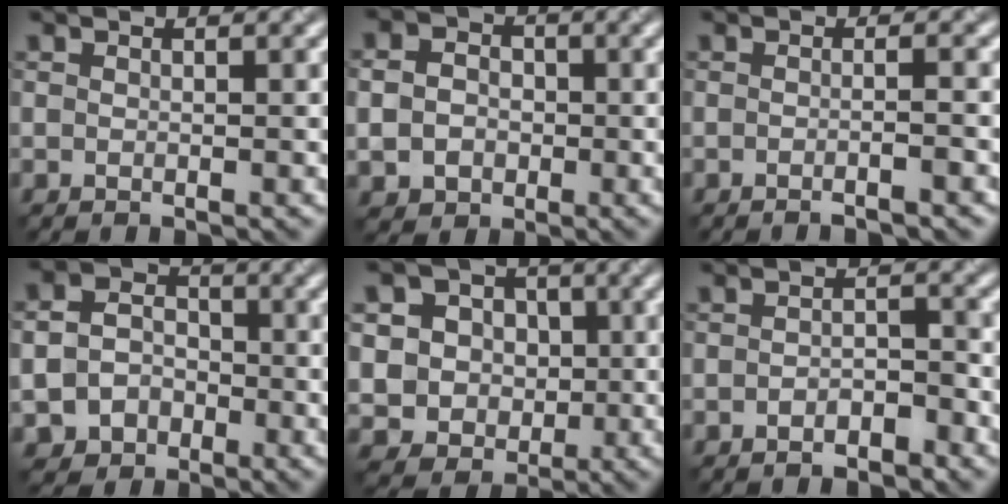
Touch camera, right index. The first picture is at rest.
{"total": 4.3, "force": [-0.5, 3.7, 2.0], "torque": [-0.023, -0.001, -0.013]}
{"total": 2.3, "force": [-0.8, 0.6, 2.0], "torque": [-0.009, -0.002, -0.027]}
{"total": 5.9, "force": [-2.3, 4.8, 2.4], "torque": [-0.031, -0.015, -0.039]}
{"total": 7.1, "force": [0.4, 6.6, 2.5], "torque": [-0.046, 0.025, -0.024]}
{"total": 2.1, "force": [-1.3, 0.8, 1.4], "torque": [-0.020, 0.005, -0.024]}